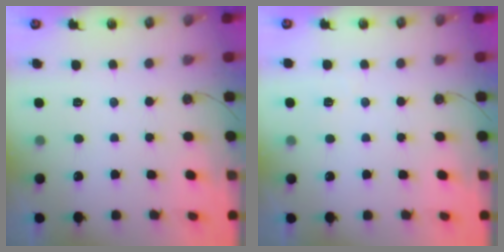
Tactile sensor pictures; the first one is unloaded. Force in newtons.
{"total": 2.8, "press": 2.0, "slide": 2.0}